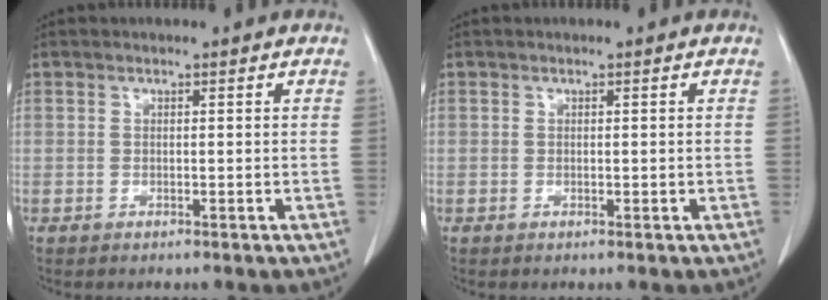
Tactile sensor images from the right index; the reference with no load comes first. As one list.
[{"total": 0.0}]